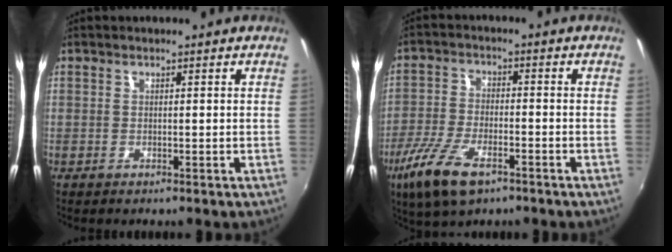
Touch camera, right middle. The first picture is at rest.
{"total": 11.1, "force": [-6.5, 4.4, 7.9], "torque": [-0.184, -0.023, -0.126]}